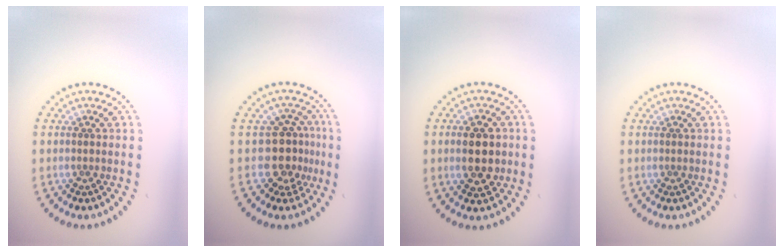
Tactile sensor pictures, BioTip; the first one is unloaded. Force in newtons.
{"total": 3.1, "press": 2.4, "slide": 2.0}
{"total": 4.5, "press": 4.5, "slide": 0.4}
{"total": 0.0}